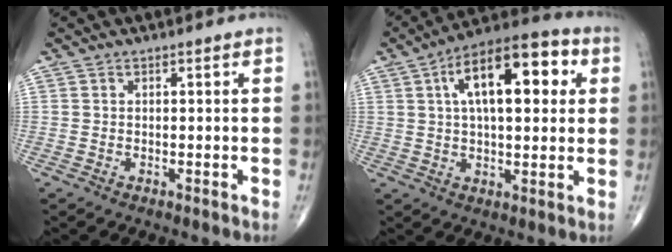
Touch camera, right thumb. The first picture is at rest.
{"total": 17.8, "force": [4.9, 7.9, 15.1], "torque": [-0.213, 0.019, 0.067]}